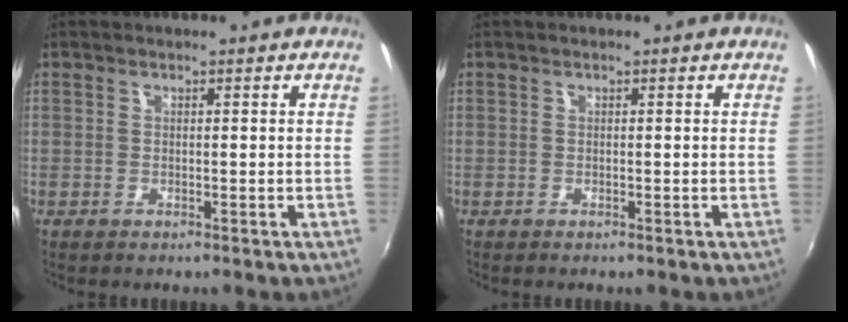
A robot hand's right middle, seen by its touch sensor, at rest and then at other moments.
{"total": 0.0}